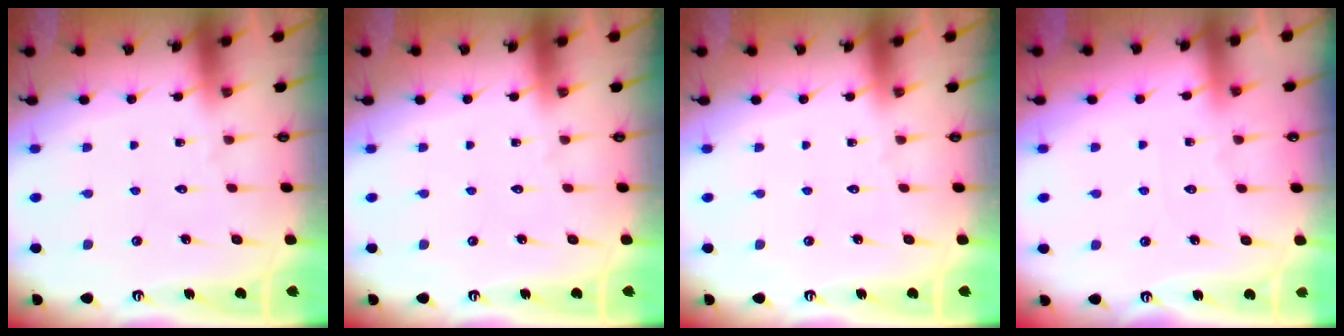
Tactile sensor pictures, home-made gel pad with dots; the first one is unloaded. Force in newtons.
{"total": 0.0}
{"total": 0.0}
{"total": 3.0, "press": 2.9, "slide": 0.4}